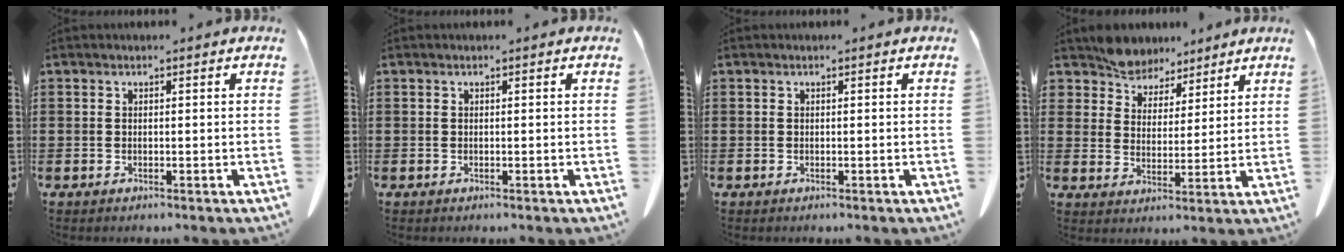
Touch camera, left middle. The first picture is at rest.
{"total": 0.0}
{"total": 0.0}
{"total": 6.2, "force": [5.8, 2.2, 0.1], "torque": [-0.034, -0.029, 0.110]}